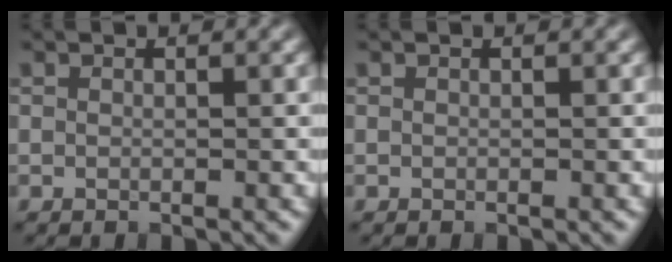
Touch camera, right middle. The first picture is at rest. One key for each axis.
{"total": 0.0}